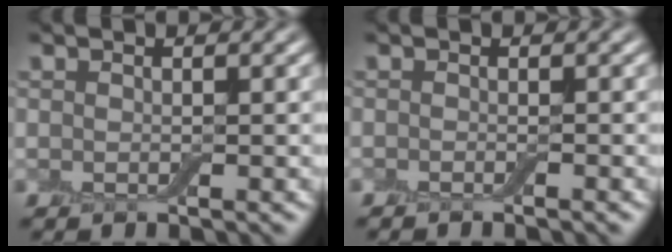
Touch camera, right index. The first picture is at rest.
{"total": 0.6, "force": [-0.6, 0.0, 0.1], "torque": [-0.003, -0.003, -0.013]}